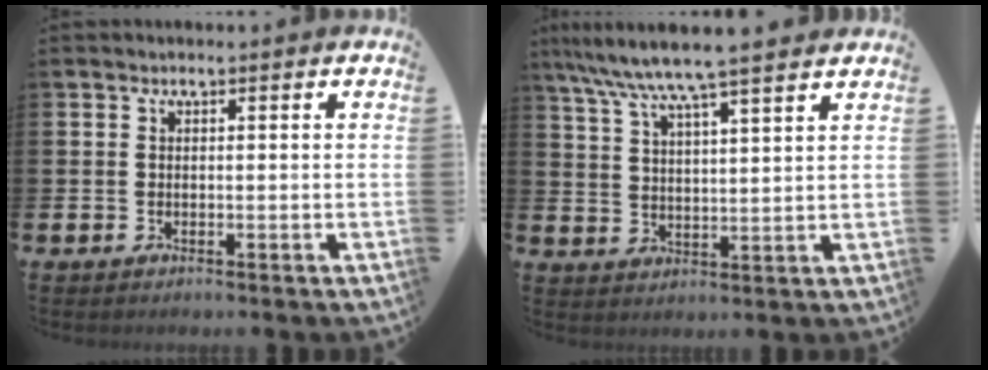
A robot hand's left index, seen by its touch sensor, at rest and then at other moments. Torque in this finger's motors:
{"motor_torque": [0.33, -0.31, 1.02, 0.21]}